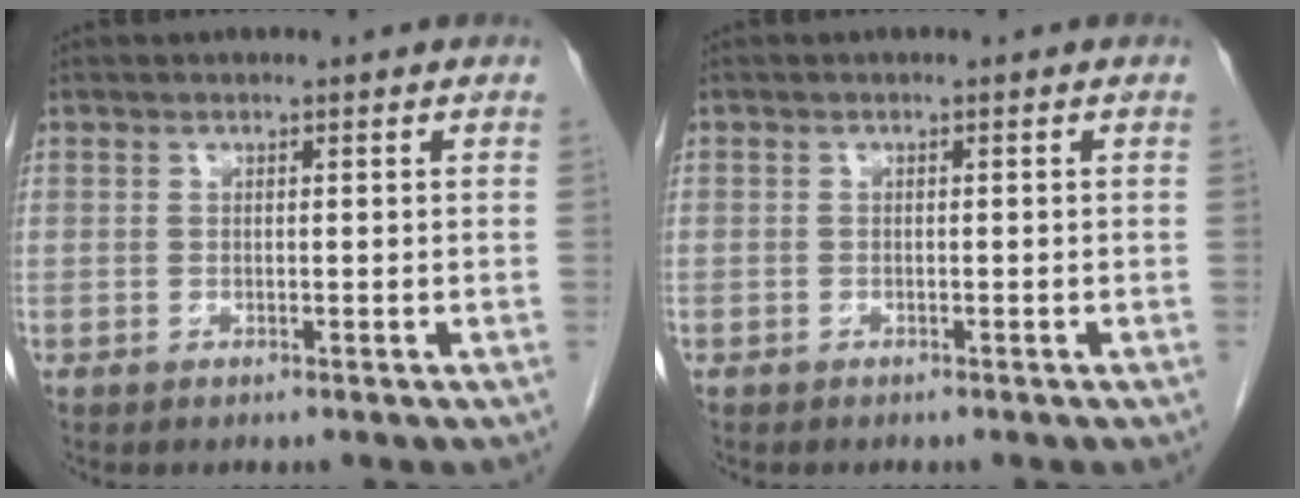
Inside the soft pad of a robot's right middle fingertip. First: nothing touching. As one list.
[{"total": 0.7, "force": [-0.5, 0.4, 0.0], "torque": [-0.010, 0.001, -0.009]}]